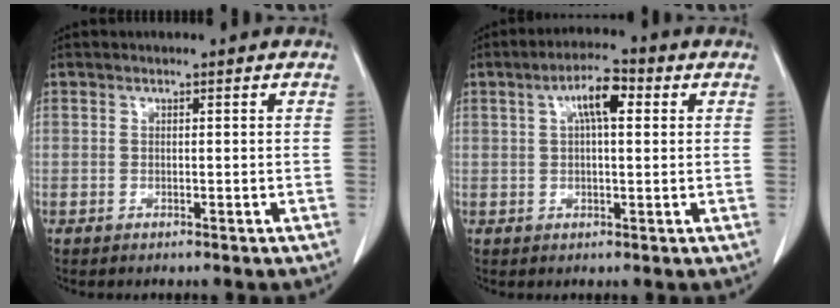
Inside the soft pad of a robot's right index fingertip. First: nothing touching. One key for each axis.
{"total": 5.9, "fx": 1.8, "fy": 1.6, "fz": 5.3, "tx": -0.097, "ty": 0.018, "tz": 0.029}